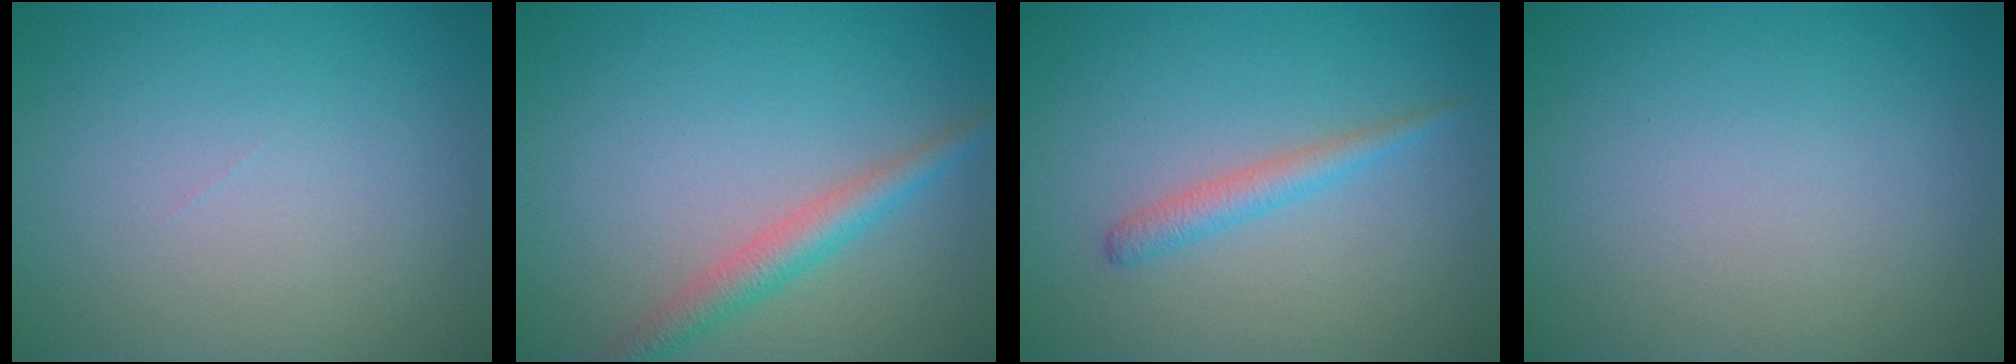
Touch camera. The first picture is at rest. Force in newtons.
{"total": 2.9, "press": 2.9, "slide": 0.1}
{"total": 1.8, "press": 1.8, "slide": 0.0}
{"total": 0.0}